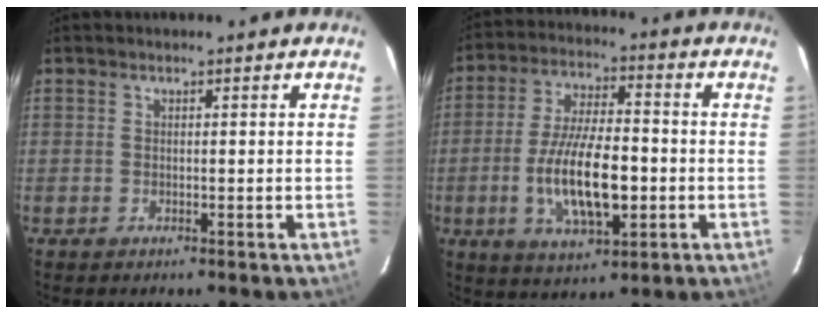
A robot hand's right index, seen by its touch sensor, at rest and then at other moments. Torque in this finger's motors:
{"motor_torque": [1.02, -0.72, 0.91, 0.21]}